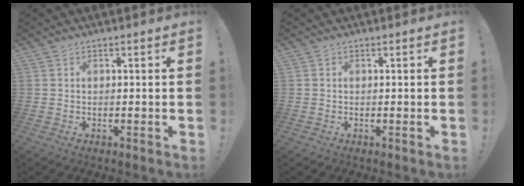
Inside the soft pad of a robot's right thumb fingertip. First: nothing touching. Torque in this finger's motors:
{"motor_torque": [-0.12, -0.04, 0.29, 0.08, -0.12]}